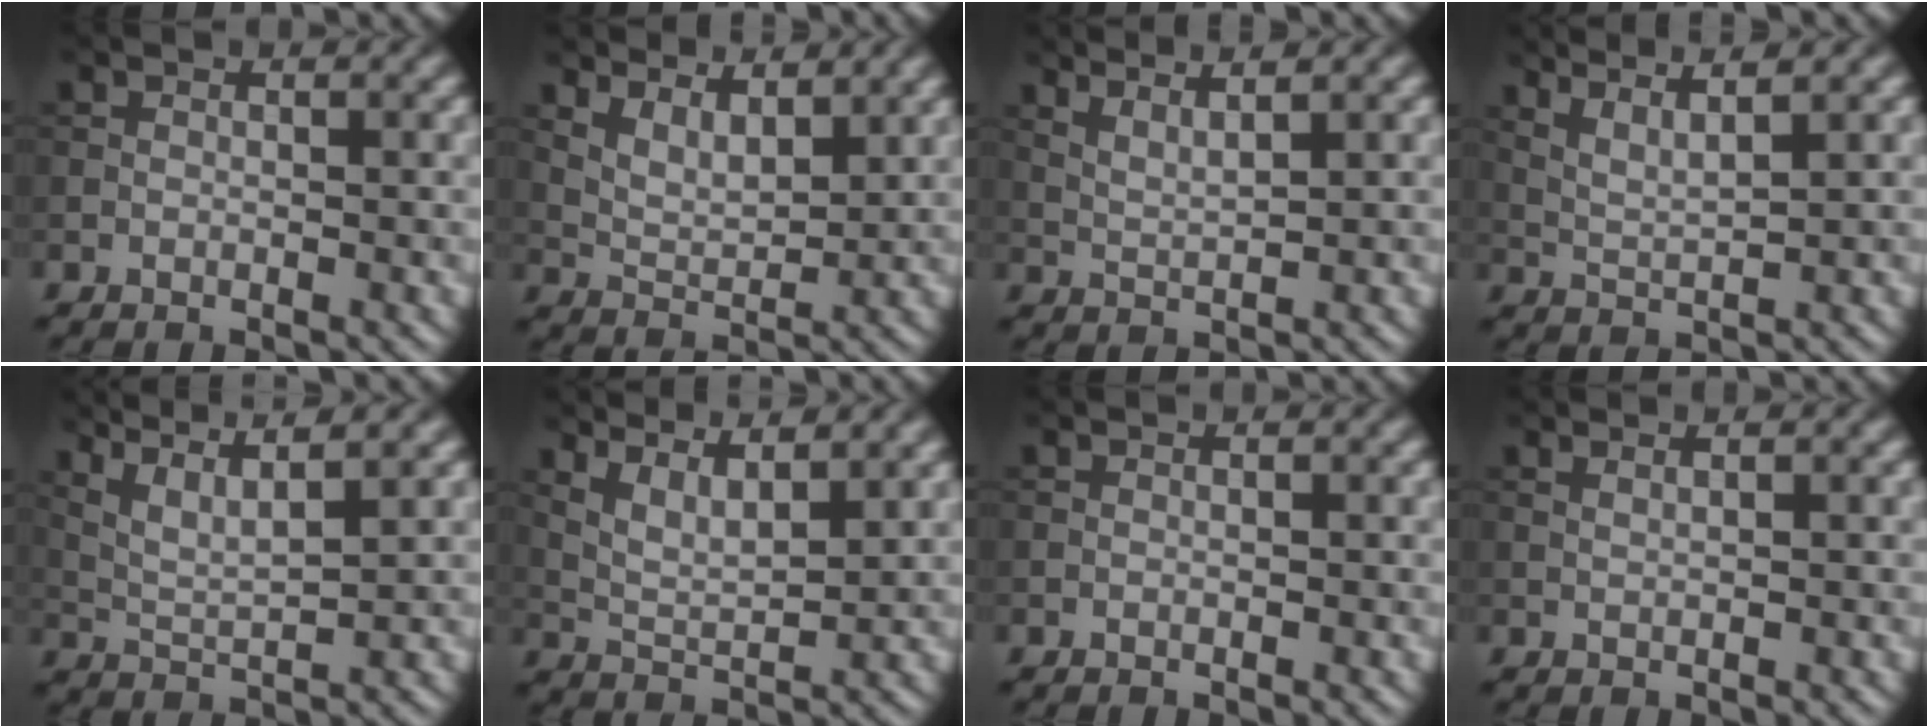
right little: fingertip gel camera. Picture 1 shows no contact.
{"total": 3.9, "force": [3.1, 1.4, 1.9], "torque": [-0.046, -0.003, 0.055]}
{"total": 3.2, "force": [2.6, 0.6, 1.8], "torque": [-0.026, 0.007, 0.038]}
{"total": 4.1, "force": [3.3, 0.7, 2.3], "torque": [-0.037, 0.008, 0.049]}
{"total": 6.1, "force": [4.7, 1.3, 3.7], "torque": [-0.064, 0.022, 0.062]}
{"total": 4.5, "force": [3.6, 1.1, 2.6], "torque": [-0.053, 0.004, 0.062]}
{"total": 0.0}
{"total": 0.7, "force": [0.6, 0.1, 0.4], "torque": [-0.008, -0.001, 0.007]}